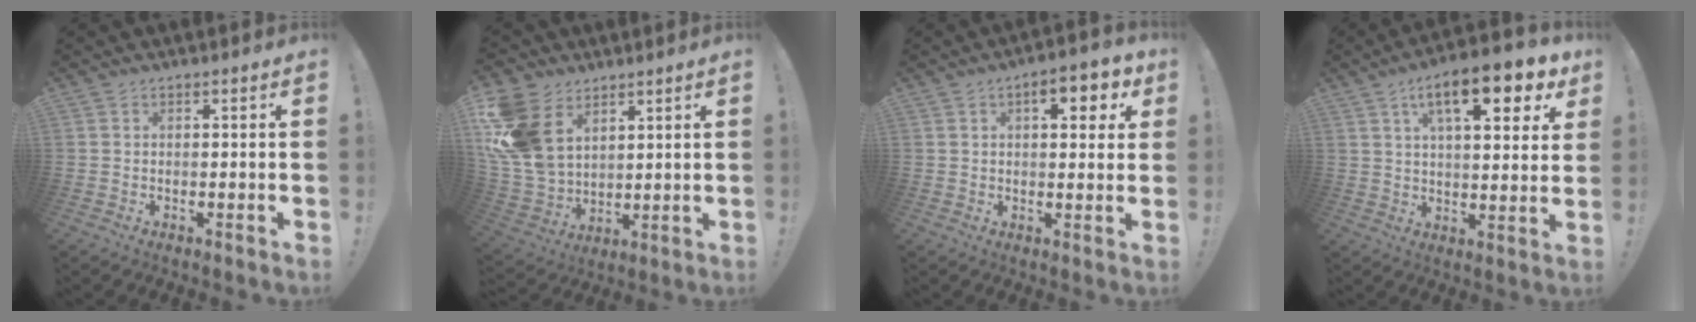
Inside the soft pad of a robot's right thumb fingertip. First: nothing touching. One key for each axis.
{"total": 17.6, "fx": 7.2, "fy": 12.5, "fz": 10.1, "tx": -0.216, "ty": -0.034, "tz": 0.142}
{"total": 8.2, "fx": 3.5, "fy": 3.4, "fz": 6.5, "tx": -0.074, "ty": -0.009, "tz": 0.052}
{"total": 16.2, "fx": 7.6, "fy": 5.4, "fz": 13.3, "tx": -0.195, "ty": -0.028, "tz": 0.115}